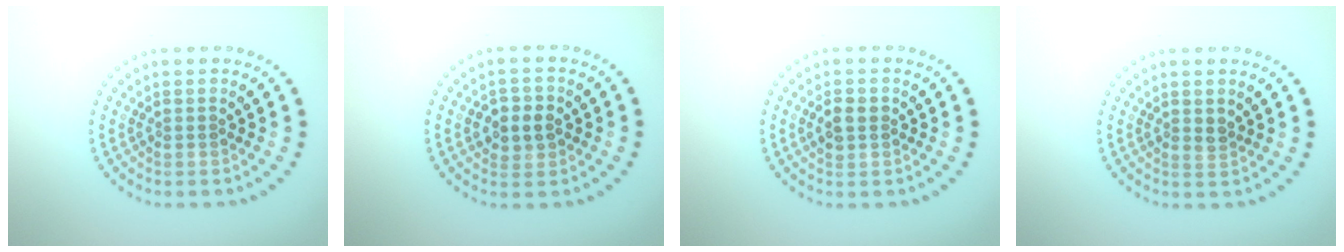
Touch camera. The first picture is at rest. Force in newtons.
{"total": 2.6, "press": 2.6, "slide": 0.3}
{"total": 1.8, "press": 1.7, "slide": 0.2}
{"total": 0.9, "press": 0.8, "slide": 0.5}